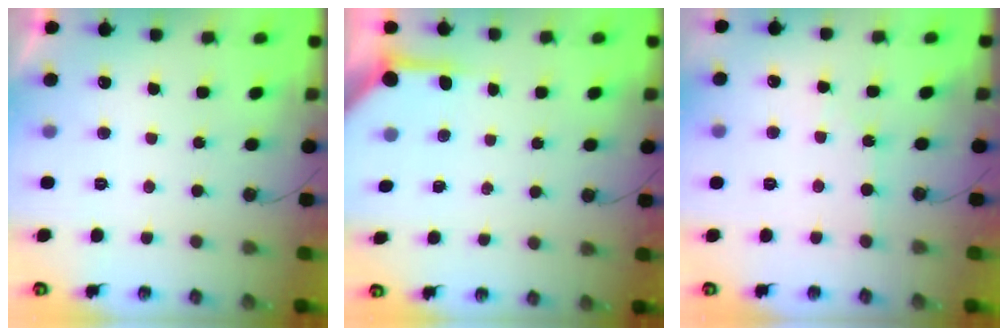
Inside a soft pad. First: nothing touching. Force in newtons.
{"total": 3.9, "press": 3.9, "slide": 0.4}
{"total": 0.9, "press": 0.9, "slide": 0.1}